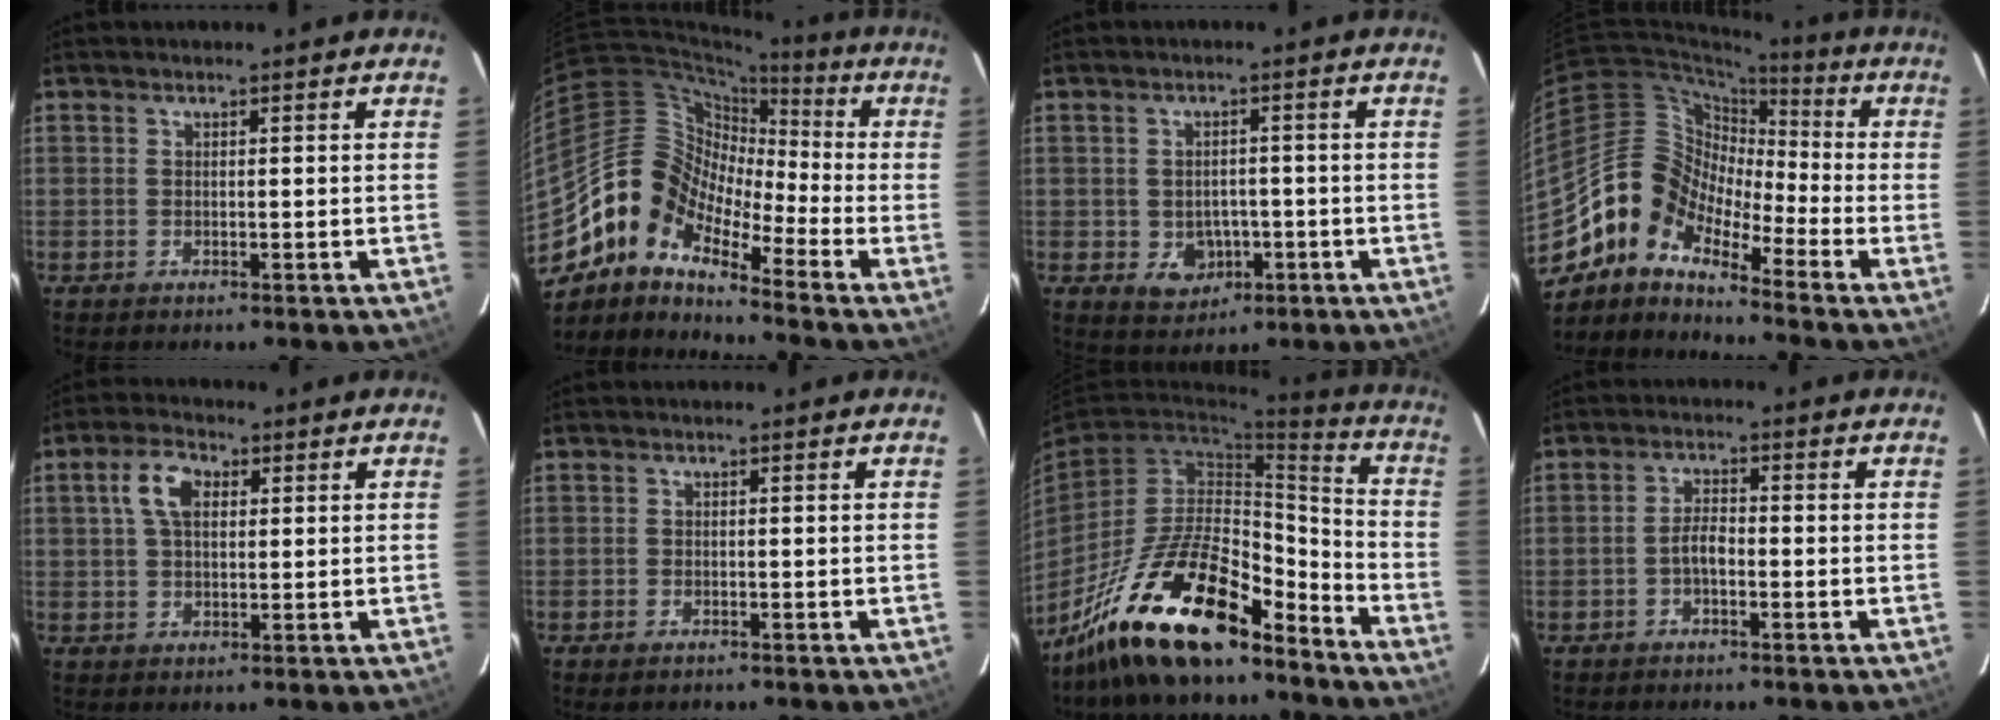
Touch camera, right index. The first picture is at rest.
{"total": 11.2, "force": [-7.9, 6.1, 5.1], "torque": [-0.084, 0.022, -0.182]}
{"total": 5.3, "force": [-1.6, 4.5, 2.3], "torque": [-0.051, 0.007, -0.007]}
{"total": 10.5, "force": [-7.5, 6.0, 4.4], "torque": [-0.075, 0.025, -0.173]}
{"total": 5.9, "force": [1.8, 3.5, 4.5], "torque": [-0.087, 0.019, 0.034]}
{"total": 1.4, "force": [-1.0, 0.8, 0.5], "torque": [-0.010, -0.007, -0.018]}
{"total": 21.5, "force": [-16.1, 6.9, 12.5], "torque": [-0.230, 0.001, -0.273]}
{"total": 2.8, "force": [-1.3, 1.1, 2.3], "torque": [-0.048, 0.009, -0.025]}